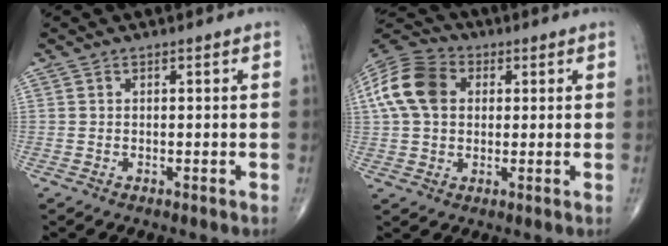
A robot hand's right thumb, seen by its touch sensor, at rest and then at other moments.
{"total": 12.8, "force": [2.5, 9.4, 8.3], "torque": [-0.157, 0.021, 0.037]}